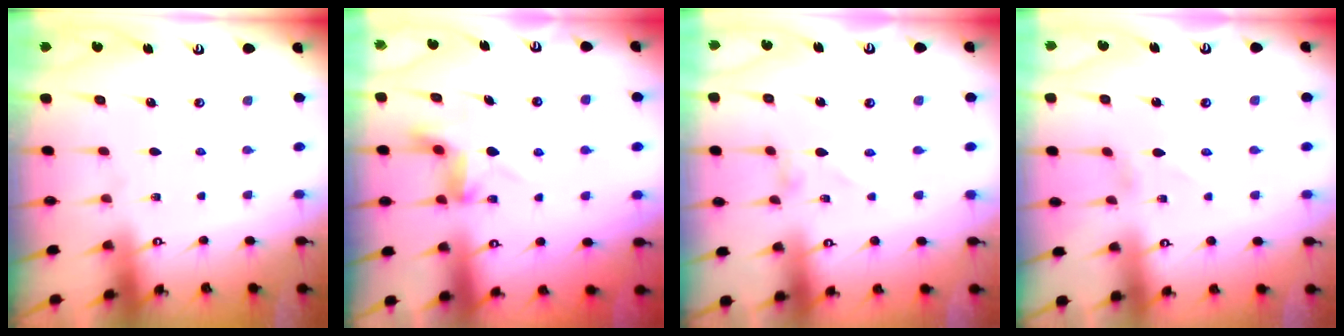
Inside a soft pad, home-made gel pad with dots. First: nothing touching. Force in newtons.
{"total": 6.2, "press": 5.9, "slide": 1.9}
{"total": 0.9, "press": 0.9, "slide": 0.1}
{"total": 1.2, "press": 1.2, "slide": 0.1}